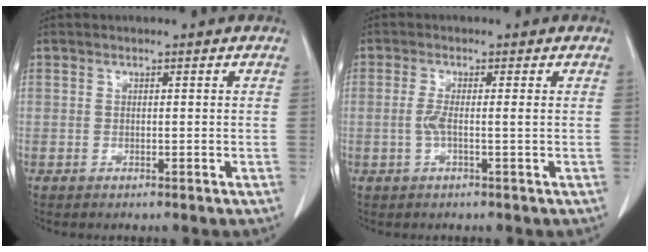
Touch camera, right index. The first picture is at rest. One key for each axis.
{"total": 2.4, "fx": -0.2, "fy": 0.1, "fz": 2.4, "tx": -0.049, "ty": 0.003, "tz": -0.004}